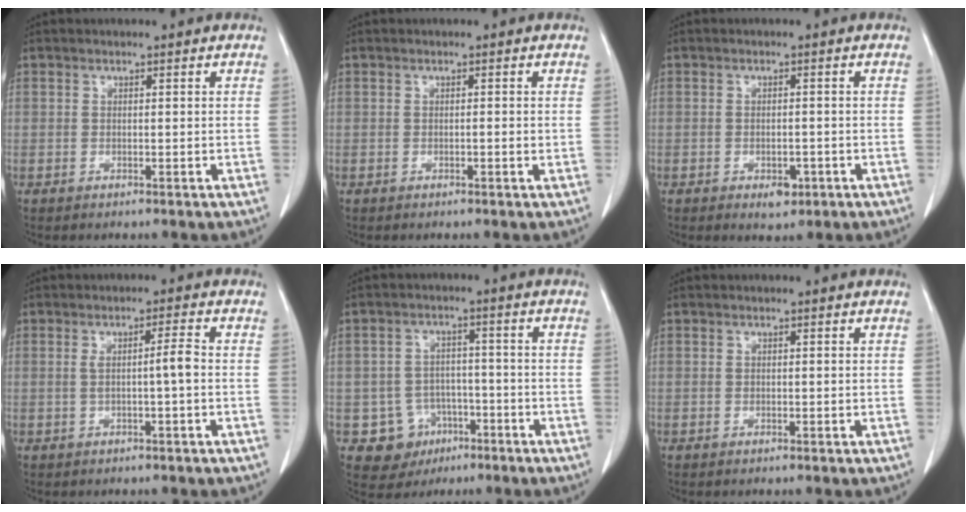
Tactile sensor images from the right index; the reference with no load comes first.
{"total": 0.6, "force": [-0.1, 0.1, 0.6], "torque": [-0.007, 0.001, -0.001]}
{"total": 2.7, "force": [-1.3, 1.5, 1.8], "torque": [-0.018, 0.003, -0.007]}
{"total": 3.0, "force": [-0.2, -0.3, 2.9], "torque": [-0.048, 0.008, 0.001]}
{"total": 7.1, "force": [-3.0, 6.4, 1.0], "torque": [-0.011, 0.012, -0.036]}
{"total": 0.0}